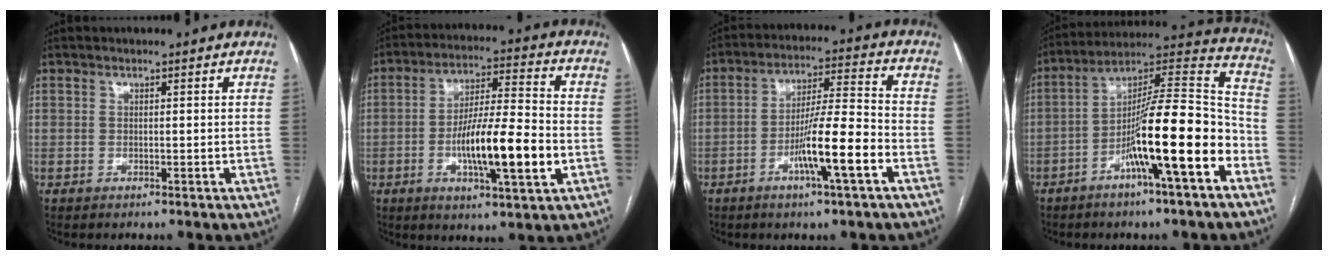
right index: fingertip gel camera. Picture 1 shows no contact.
{"total": 14.1, "force": [-3.5, 1.9, 13.6], "torque": [-0.234, -0.001, -0.058]}
{"total": 10.8, "force": [-4.4, 0.2, 9.8], "torque": [-0.173, 0.003, -0.076]}
{"total": 17.4, "force": [-6.9, 1.3, 15.9], "torque": [-0.259, 0.013, -0.115]}